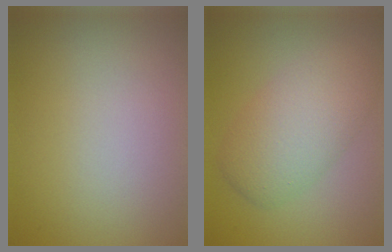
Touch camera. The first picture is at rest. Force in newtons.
{"total": 5.3, "press": 5.3, "slide": 0.2}